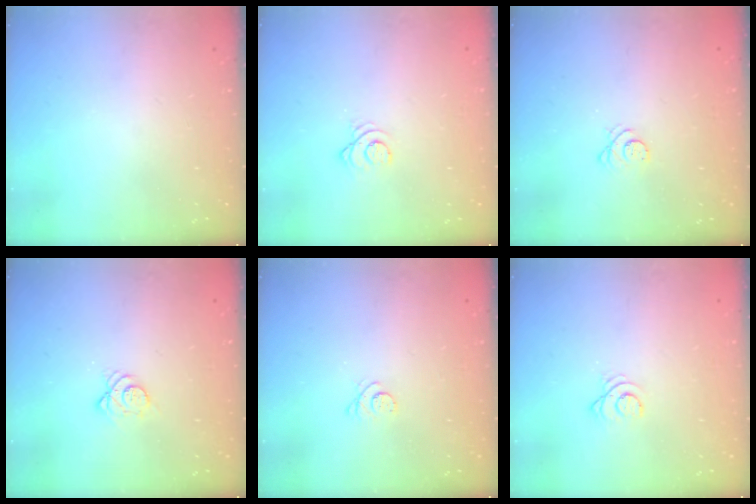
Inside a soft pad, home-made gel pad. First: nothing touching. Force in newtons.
{"total": 2.6, "press": 2.6, "slide": 0.3}
{"total": 2.7, "press": 2.7, "slide": 0.4}
{"total": 4.6, "press": 4.6, "slide": 0.4}
{"total": 2.6, "press": 2.6, "slide": 0.3}
{"total": 2.3, "press": 2.3, "slide": 0.3}